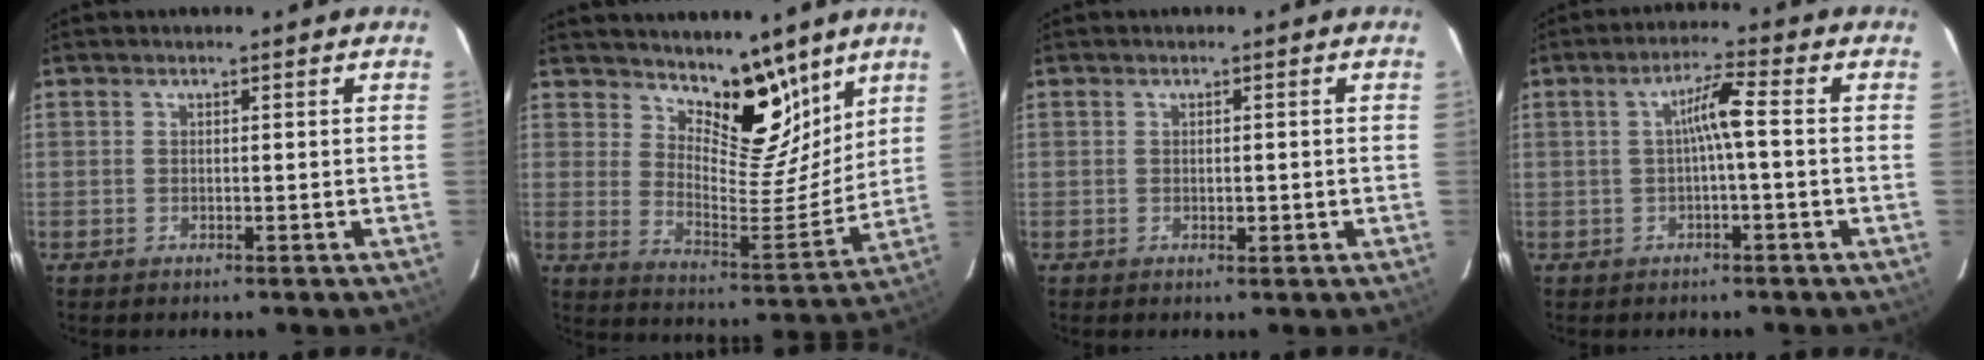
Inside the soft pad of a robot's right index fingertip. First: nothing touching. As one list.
[{"total": 11.9, "force": [9.0, 4.6, 6.4], "torque": [-0.088, -0.013, 0.153]}, {"total": 1.0, "force": [-0.2, 0.5, 0.9], "torque": [-0.014, 0.000, 0.000]}, {"total": 4.6, "force": [0.1, 0.2, 4.6], "torque": [-0.079, 0.016, 0.002]}]